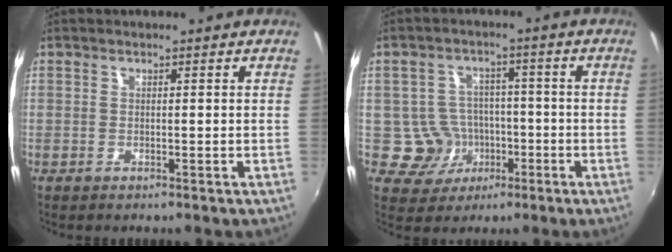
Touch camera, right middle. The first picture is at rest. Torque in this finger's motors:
{"motor_torque": [0.06, -0.31, -0.08, -0.06]}